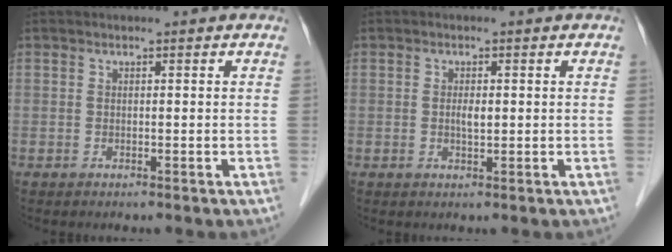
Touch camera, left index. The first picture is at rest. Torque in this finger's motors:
{"motor_torque": [0.05, 0.03, 0.02, 0.01]}